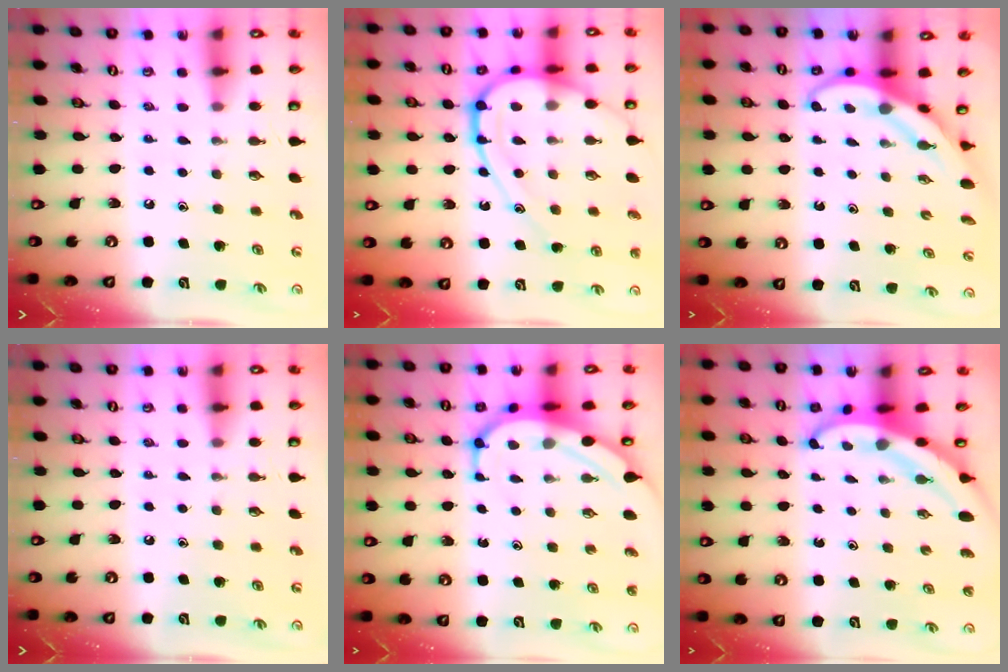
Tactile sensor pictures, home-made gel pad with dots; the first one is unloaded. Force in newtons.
{"total": 17.6, "press": 17.5, "slide": 1.7}
{"total": 4.0, "press": 4.0, "slide": 0.4}
{"total": 0.0}
{"total": 8.9, "press": 8.9, "slide": 1.0}
{"total": 5.7, "press": 5.7, "slide": 0.4}